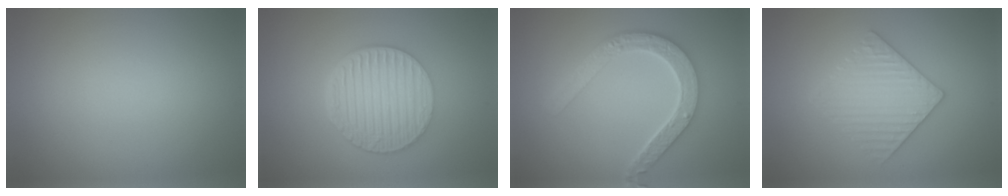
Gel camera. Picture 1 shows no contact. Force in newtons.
{"total": 6.7, "press": 4.6, "slide": 4.8}
{"total": 4.5, "press": 3.7, "slide": 2.6}
{"total": 3.5, "press": 3.4, "slide": 0.7}